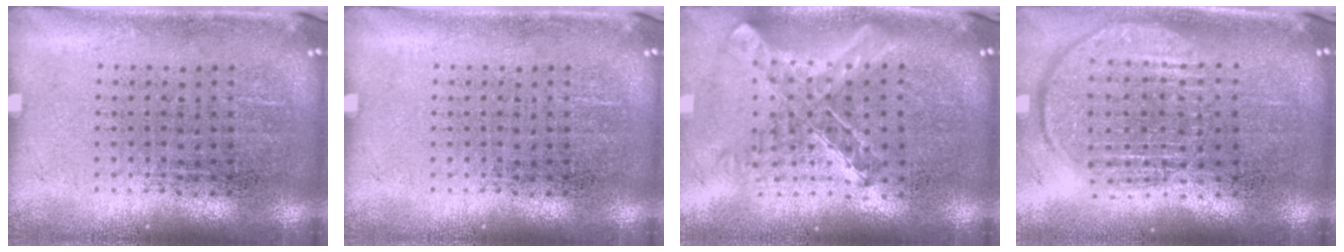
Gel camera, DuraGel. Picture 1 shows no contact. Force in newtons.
{"total": 0.0}
{"total": 0.9, "press": 0.9, "slide": 0.1}
{"total": 1.9, "press": 1.7, "slide": 1.0}